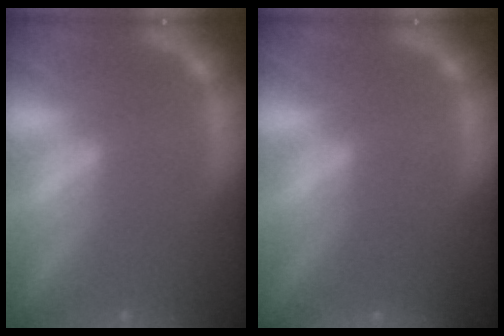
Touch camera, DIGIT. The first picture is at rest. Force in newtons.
{"total": 2.4}